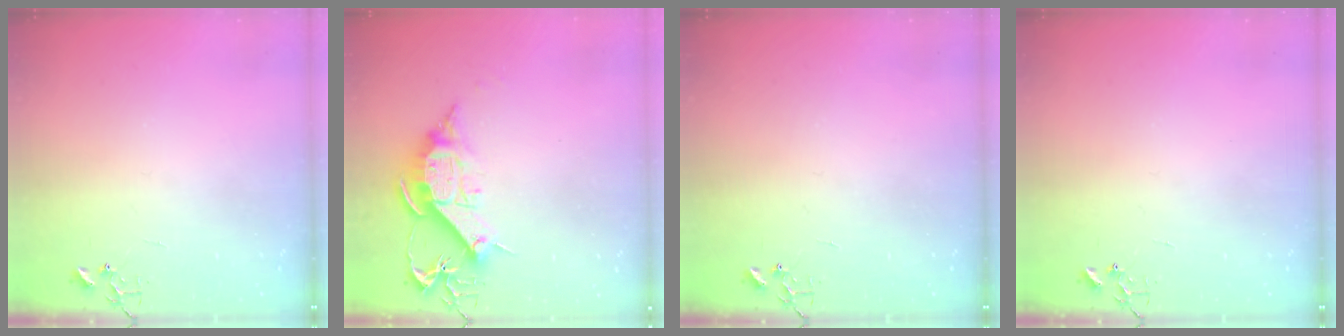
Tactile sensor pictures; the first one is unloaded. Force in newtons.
{"total": 11.9, "press": 11.9, "slide": 0.7}
{"total": 0.0}
{"total": 0.0}